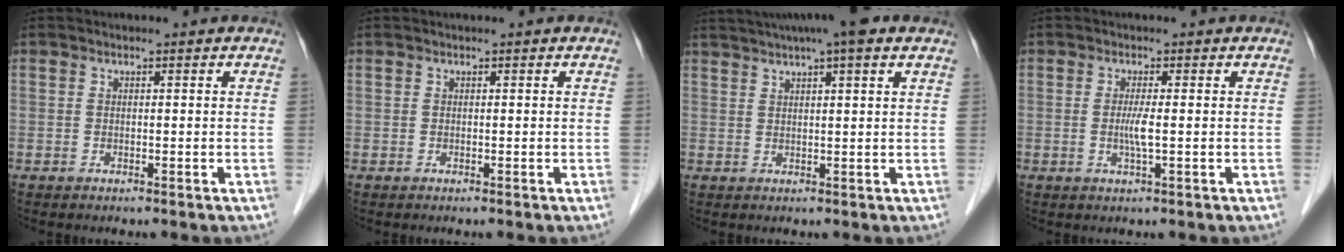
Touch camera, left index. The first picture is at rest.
{"total": 0.0}
{"total": 10.2, "force": [7.4, 0.8, 6.9], "torque": [-0.111, 0.036, 0.102]}
{"total": 2.3, "force": [-0.2, -0.3, 2.3], "torque": [-0.048, -0.005, -0.003]}